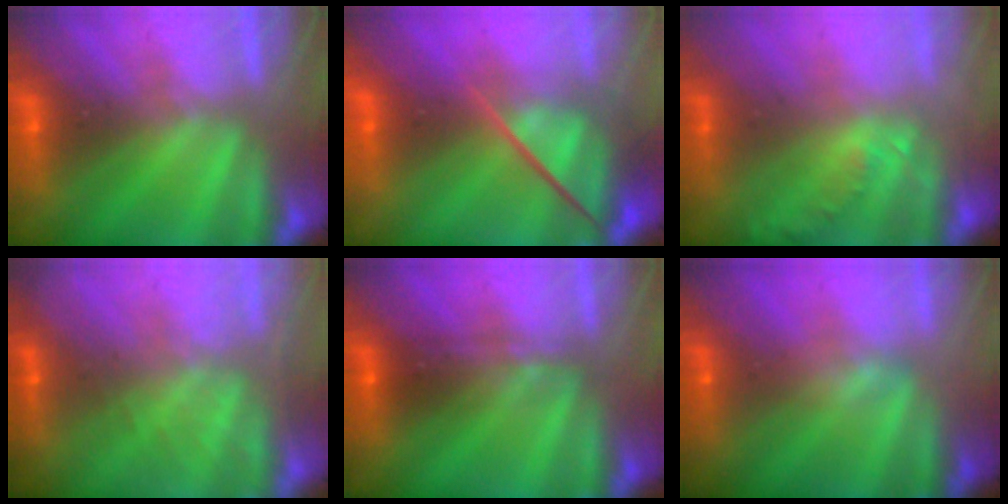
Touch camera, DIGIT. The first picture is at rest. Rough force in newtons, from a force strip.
{"total": 3.3}
{"total": 1.8}
{"total": 7.6}
{"total": 2.4}
{"total": 2.4}